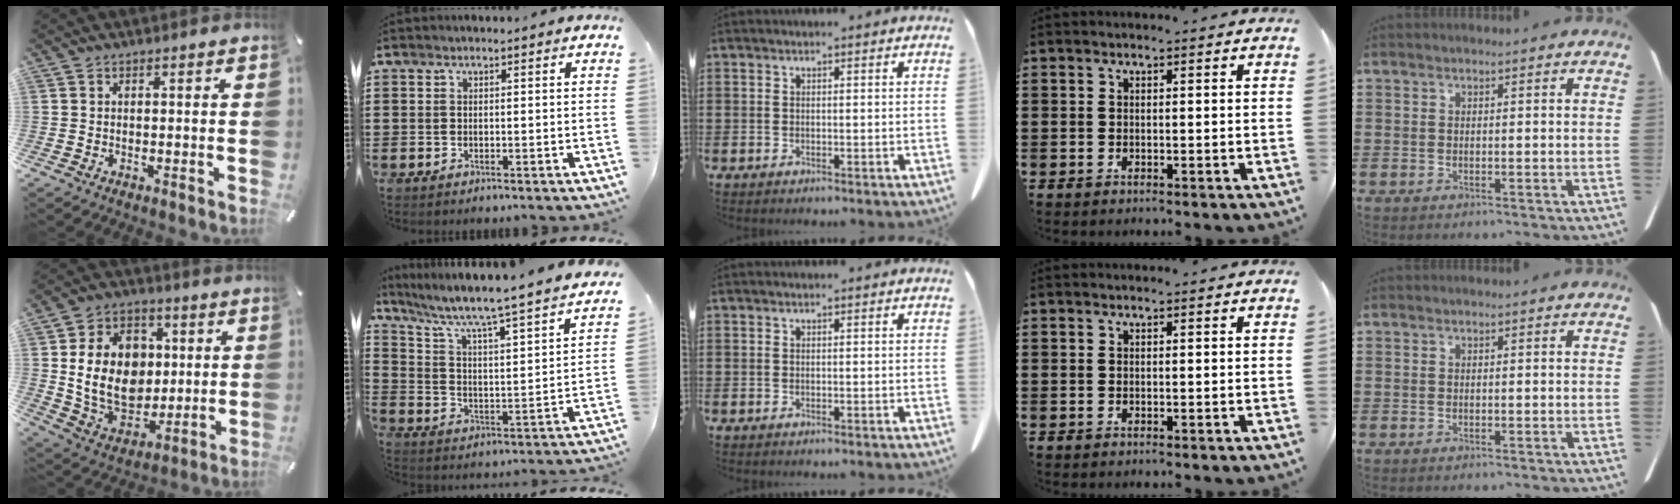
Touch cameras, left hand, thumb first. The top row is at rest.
{"thumb": {"total": 17.1, "force": [1.7, 13.7, 10.2], "torque": [-0.196, 0.003, 0.038]}, "index": {"total": 4.6, "force": [3.7, -0.2, 2.7], "torque": [-0.074, -0.049, 0.049]}}